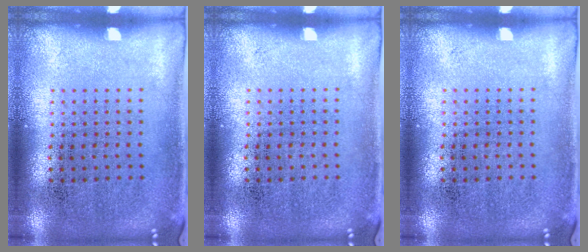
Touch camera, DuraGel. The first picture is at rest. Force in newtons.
{"total": 0.0}
{"total": 0.0}